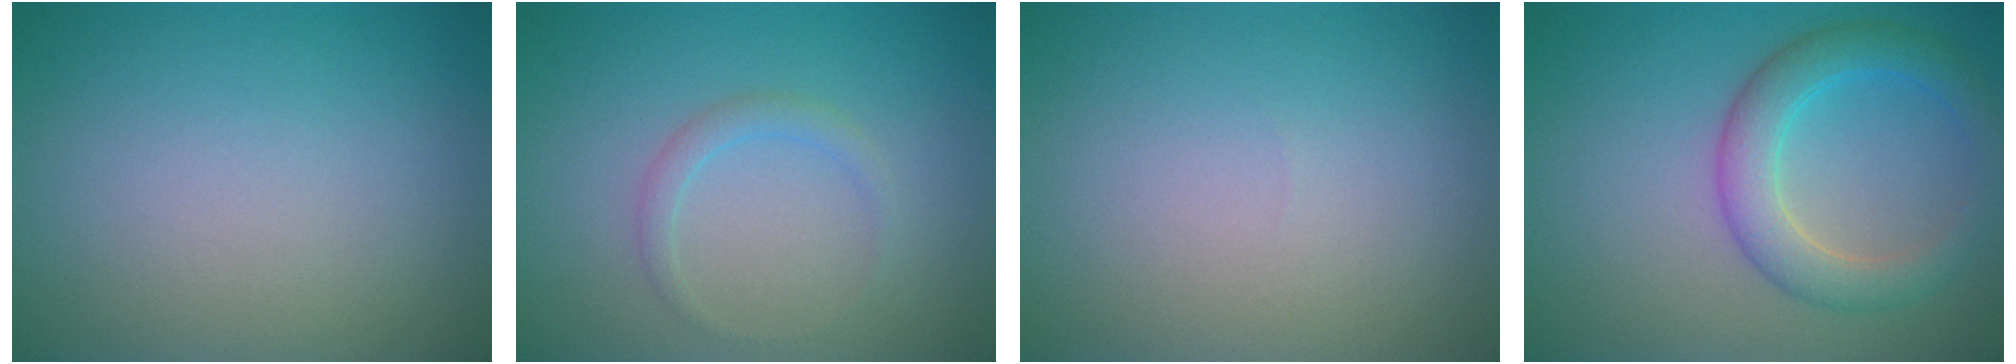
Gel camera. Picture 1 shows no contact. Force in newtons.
{"total": 1.3, "press": 1.3, "slide": 0.0}
{"total": 0.0}
{"total": 4.5, "press": 4.4, "slide": 0.3}